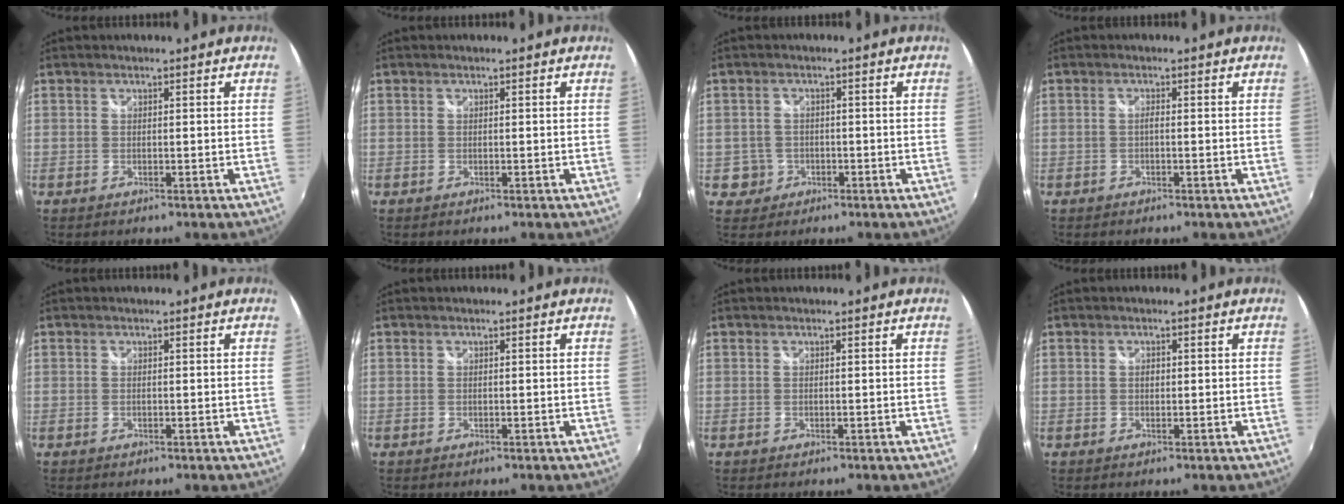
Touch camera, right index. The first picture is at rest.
{"total": 0.0}
{"total": 3.7, "force": [-1.2, 3.5, 0.1], "torque": [-0.008, 0.013, -0.016]}
{"total": 0.7, "force": [-0.2, 0.1, 0.7], "torque": [-0.013, 0.003, -0.006]}
{"total": 0.0}
{"total": 0.0}
{"total": 0.0}
{"total": 0.9, "force": [0.0, 0.7, 0.5], "torque": [-0.007, 0.003, -0.001]}